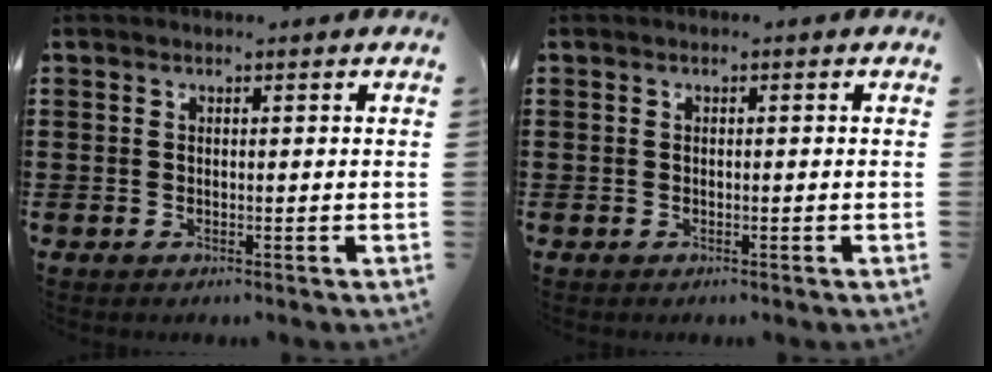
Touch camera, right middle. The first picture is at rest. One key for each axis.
{"total": 0.0}